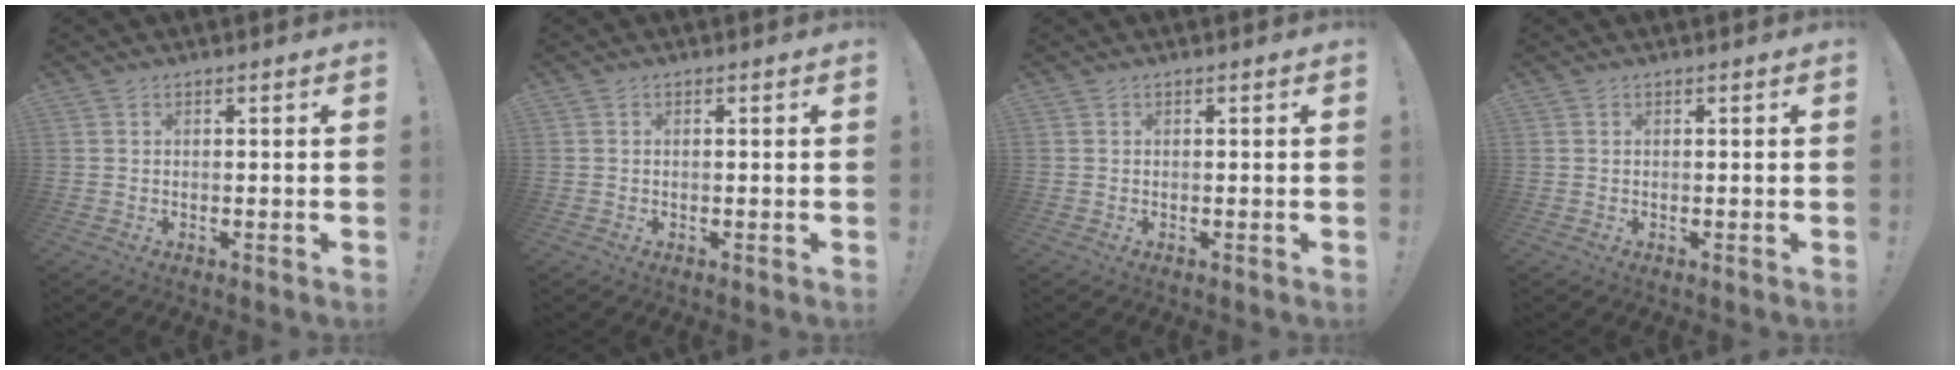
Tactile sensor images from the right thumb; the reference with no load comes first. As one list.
[{"total": 0.0}, {"total": 0.0}, {"total": 0.0}]